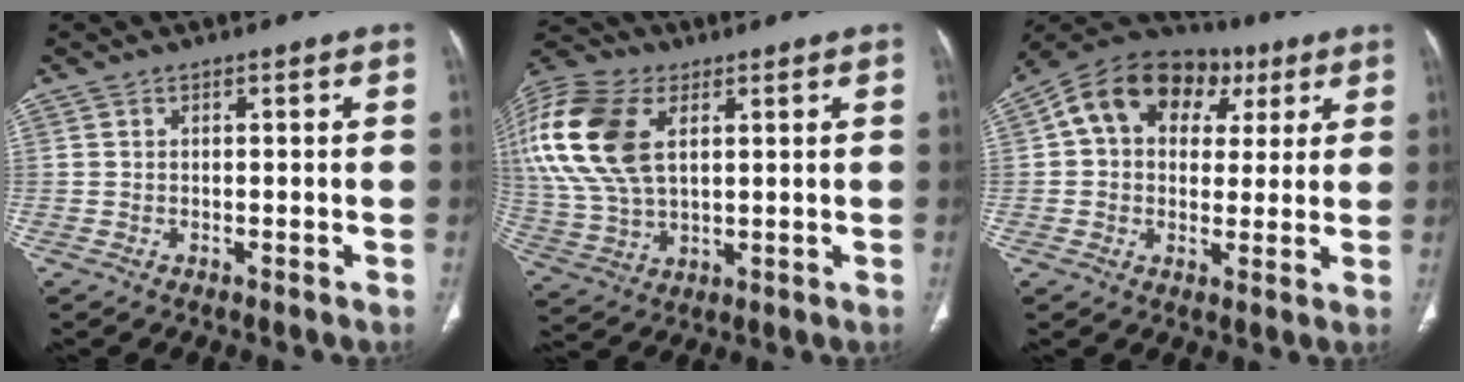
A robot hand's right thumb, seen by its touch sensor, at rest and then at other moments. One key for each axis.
{"total": 23.7, "fx": 7.5, "fy": 14.8, "fz": 17.0, "tx": -0.407, "ty": 0.012, "tz": 0.145}
{"total": 17.2, "fx": 5.5, "fy": 12.5, "fz": 10.3, "tx": -0.144, "ty": 0.031, "tz": 0.078}